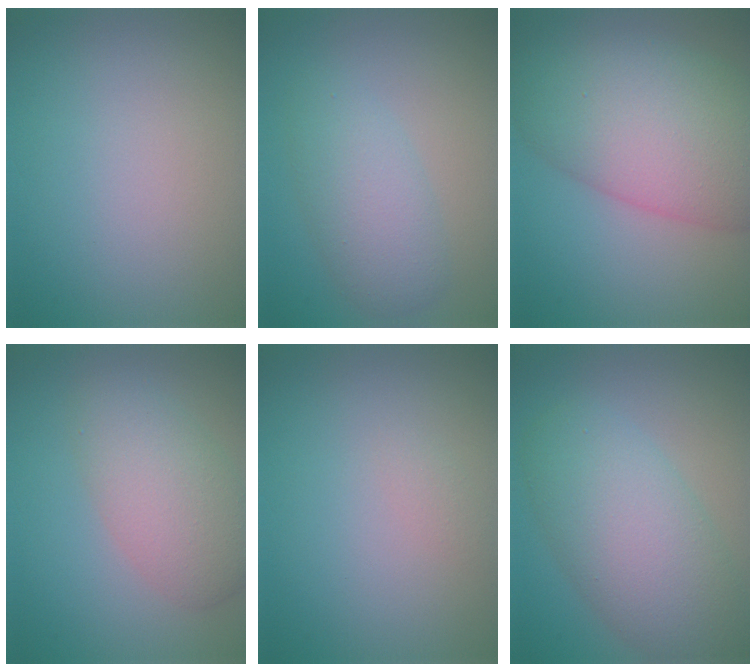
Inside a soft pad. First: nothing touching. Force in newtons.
{"total": 3.8, "press": 3.8, "slide": 0.1}
{"total": 11.1, "press": 11.1, "slide": 0.2}
{"total": 5.0, "press": 5.0, "slide": 0.2}
{"total": 0.6, "press": 0.6, "slide": 0.0}
{"total": 7.5, "press": 7.5, "slide": 0.3}